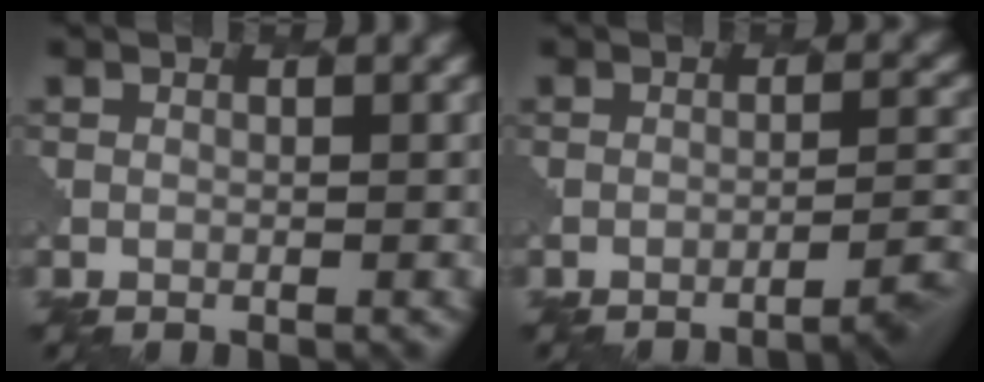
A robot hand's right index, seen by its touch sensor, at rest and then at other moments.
{"total": 3.3, "force": [-2.4, 0.5, 2.3], "torque": [-0.028, 0.009, -0.040]}